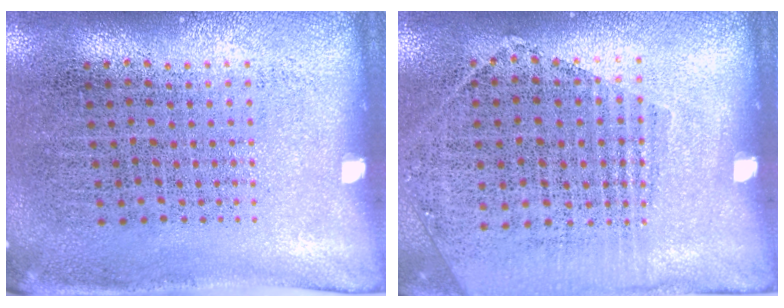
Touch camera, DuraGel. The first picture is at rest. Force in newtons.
{"total": 1.0, "press": 0.9, "slide": 0.5}